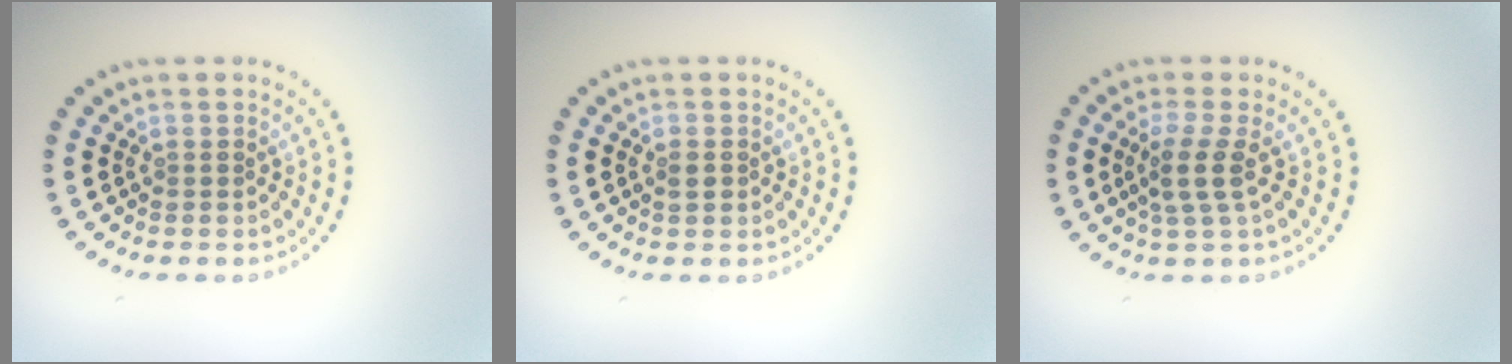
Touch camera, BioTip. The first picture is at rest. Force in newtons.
{"total": 0.9, "press": 0.8, "slide": 0.2}
{"total": 2.5, "press": 2.0, "slide": 1.6}